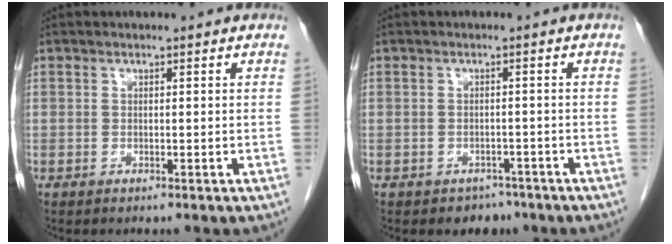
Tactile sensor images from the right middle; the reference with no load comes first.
{"total": 2.7, "force": [-2.0, 1.8, 0.3], "torque": [-0.005, 0.008, -0.024]}